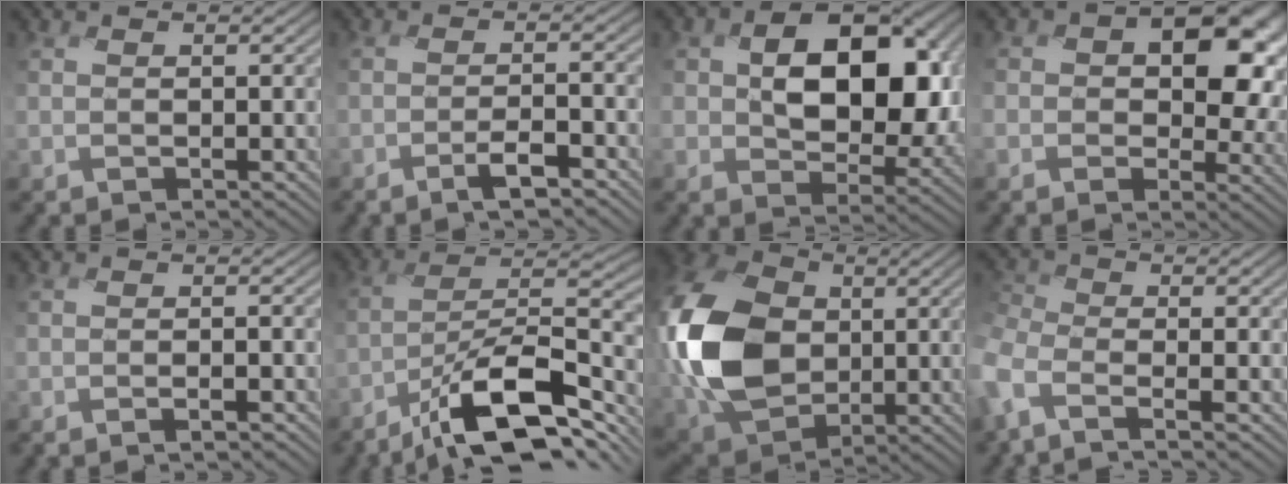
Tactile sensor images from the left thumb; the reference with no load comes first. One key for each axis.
{"total": 3.1, "fx": -2.4, "fy": 0.2, "fz": 1.9, "tx": -0.033, "ty": -0.002, "tz": -0.053}
{"total": 12.8, "fx": 1.4, "fy": 8.9, "fz": 9.2, "tx": -0.149, "ty": -0.011, "tz": 0.029}
{"total": 11.1, "fx": 1.8, "fy": 7.7, "fz": 7.8, "tx": -0.131, "ty": -0.012, "tz": 0.036}
{"total": 1.3, "fx": -1.0, "fy": -0.1, "fz": 0.9, "tx": -0.012, "ty": 0.000, "tz": -0.020}
{"total": 13.2, "fx": -9.0, "fy": 3.5, "fz": 8.9, "tx": -0.145, "ty": 0.006, "tz": -0.179}
{"total": 17.1, "fx": -0.7, "fy": 12.4, "fz": 11.7, "tx": -0.309, "ty": 0.003, "tz": -0.037}
{"total": 4.4, "fx": -3.4, "fy": 1.5, "fz": 2.4, "tx": -0.064, "ty": -0.005, "tz": -0.091}